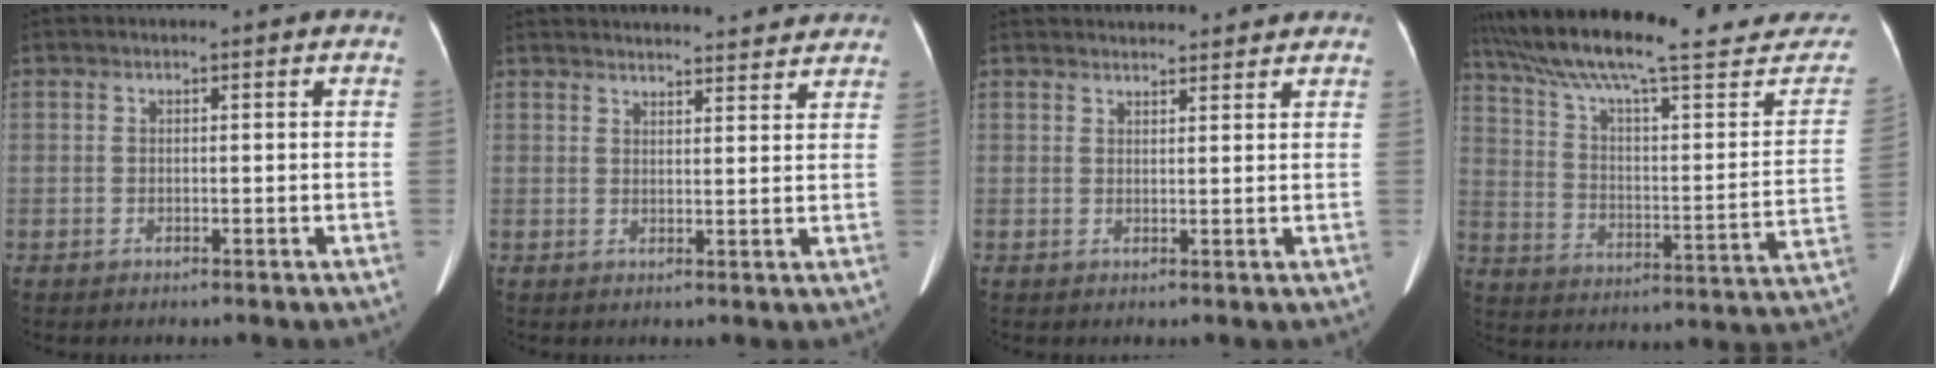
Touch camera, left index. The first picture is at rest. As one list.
[{"total": 18.1, "force": [17.3, 2.3, 4.8], "torque": [-0.059, 0.010, 0.219]}, {"total": 9.4, "force": [9.1, 1.4, 2.2], "torque": [-0.018, 0.017, 0.111]}, {"total": 29.9, "force": [26.0, 3.8, 14.1], "torque": [-0.223, -0.062, 0.352]}]